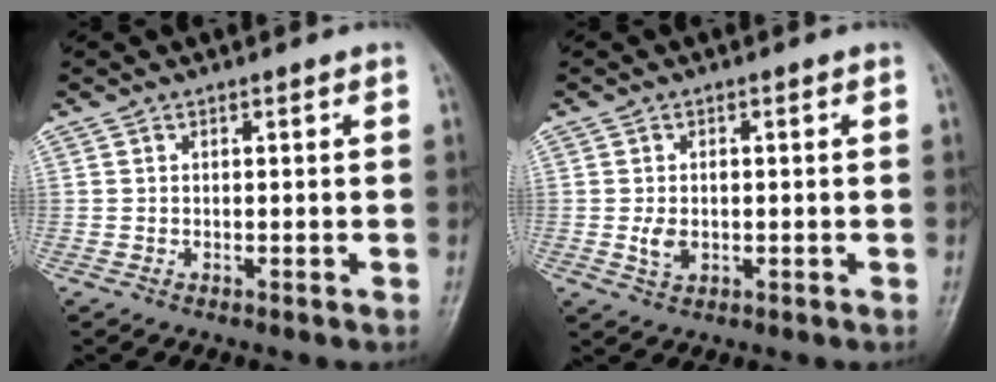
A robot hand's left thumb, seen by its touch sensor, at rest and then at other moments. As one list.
[{"total": 3.2, "force": [-0.3, 2.2, 2.4], "torque": [-0.041, -0.001, -0.003]}]